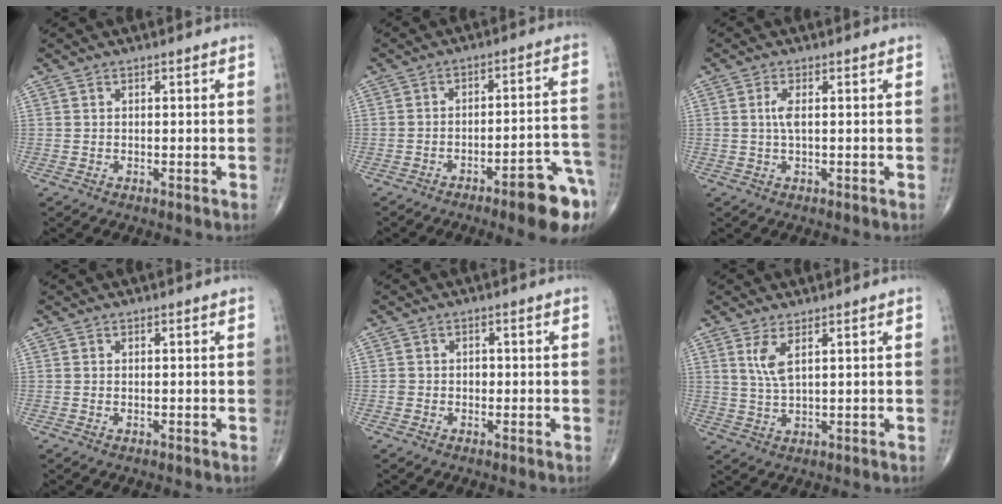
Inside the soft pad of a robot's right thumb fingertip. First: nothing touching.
{"total": 11.9, "force": [-7.0, 2.2, 9.3], "torque": [-0.104, 0.056, -0.090]}
{"total": 2.2, "force": [0.2, 0.5, 2.1], "torque": [-0.054, 0.001, 0.006]}
{"total": 0.0}
{"total": 1.6, "force": [-0.3, 1.4, 0.7], "torque": [-0.004, 0.005, -0.006]}
{"total": 4.0, "force": [1.8, 1.0, 3.5], "torque": [-0.077, -0.014, 0.045]}